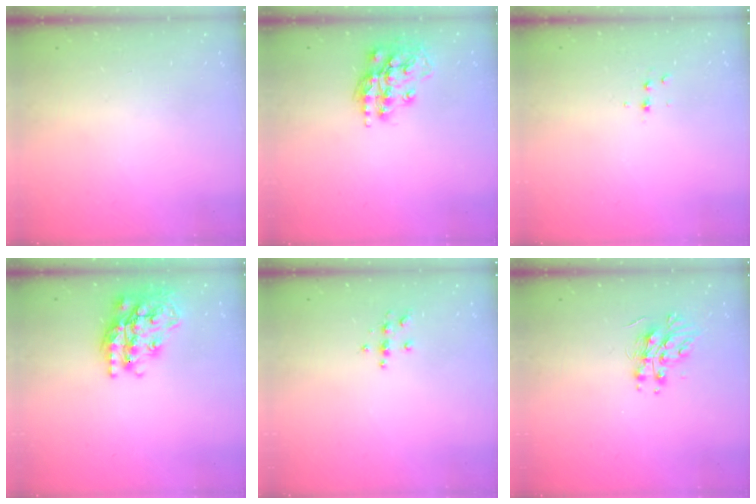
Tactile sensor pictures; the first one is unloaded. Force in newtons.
{"total": 14.9, "press": 14.9, "slide": 1.1}
{"total": 4.0, "press": 3.9, "slide": 1.0}
{"total": 22.6, "press": 22.5, "slide": 1.7}
{"total": 4.5, "press": 4.4, "slide": 0.6}
{"total": 11.1, "press": 11.1, "slide": 0.2}